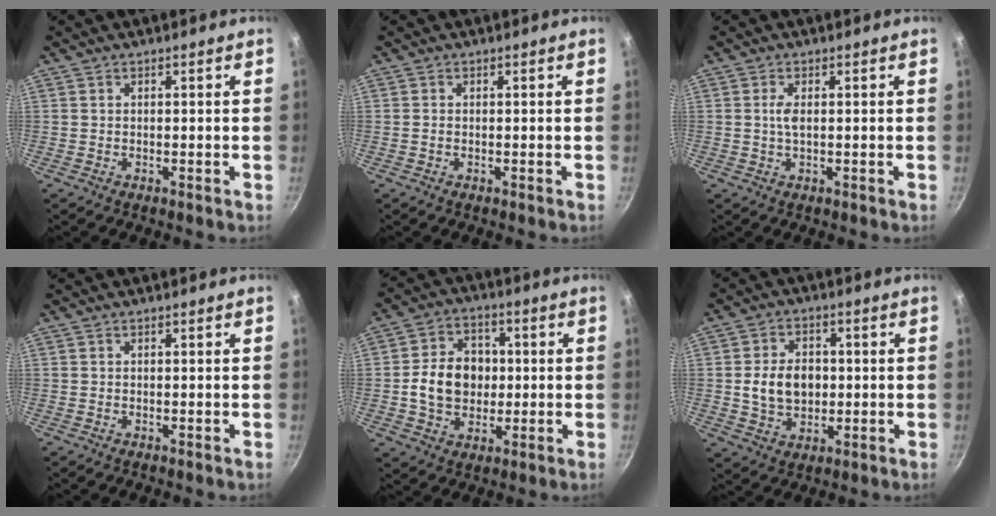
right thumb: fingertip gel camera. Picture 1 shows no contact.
{"total": 0.6, "force": [-0.1, 0.4, 0.3], "torque": [-0.006, 0.002, -0.003]}
{"total": 2.2, "force": [0.2, 0.8, 2.0], "torque": [-0.046, 0.001, 0.003]}
{"total": 0.0}
{"total": 11.9, "force": [0.0, 9.4, 7.2], "torque": [-0.094, 0.013, -0.006]}
{"total": 9.4, "force": [0.1, 7.0, 6.3], "torque": [-0.086, 0.006, 0.003]}